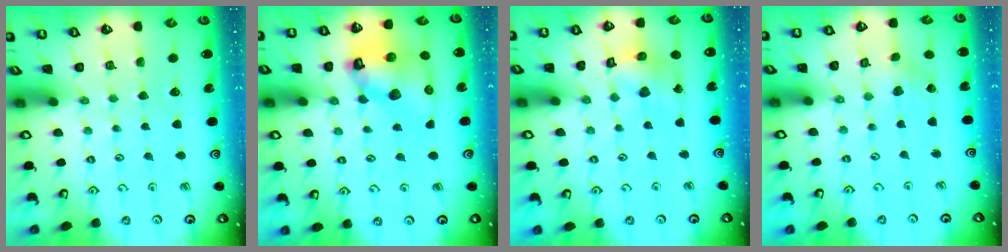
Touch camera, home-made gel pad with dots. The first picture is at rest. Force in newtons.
{"total": 12.9, "press": 12.8, "slide": 1.5}
{"total": 9.7, "press": 9.6, "slide": 1.1}
{"total": 1.7, "press": 1.7, "slide": 0.3}